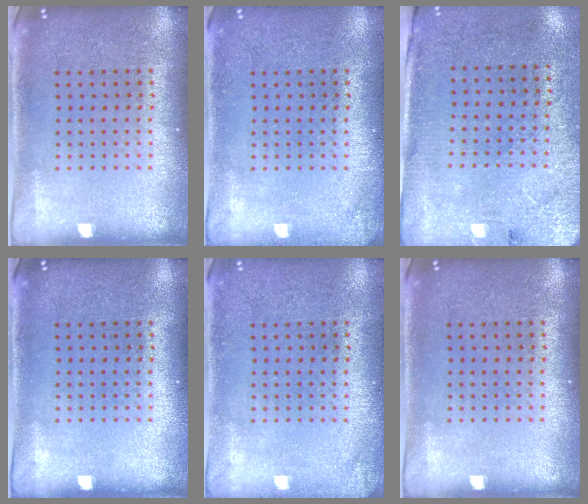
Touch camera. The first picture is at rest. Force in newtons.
{"total": 0.9, "press": 0.9, "slide": 0.1}
{"total": 2.7, "press": 2.4, "slide": 1.3}
{"total": 0.0}
{"total": 1.1, "press": 1.1, "slide": 0.1}
{"total": 0.0}